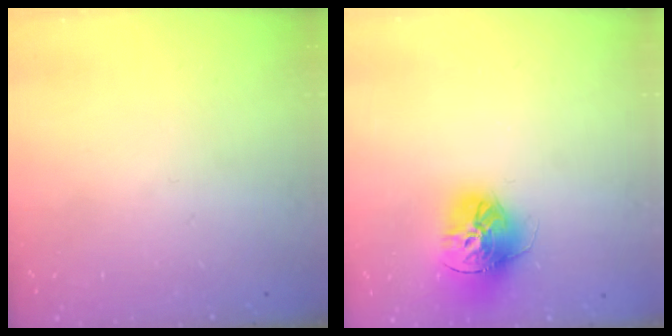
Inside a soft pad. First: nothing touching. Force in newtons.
{"total": 15.9, "press": 15.9, "slide": 1.5}